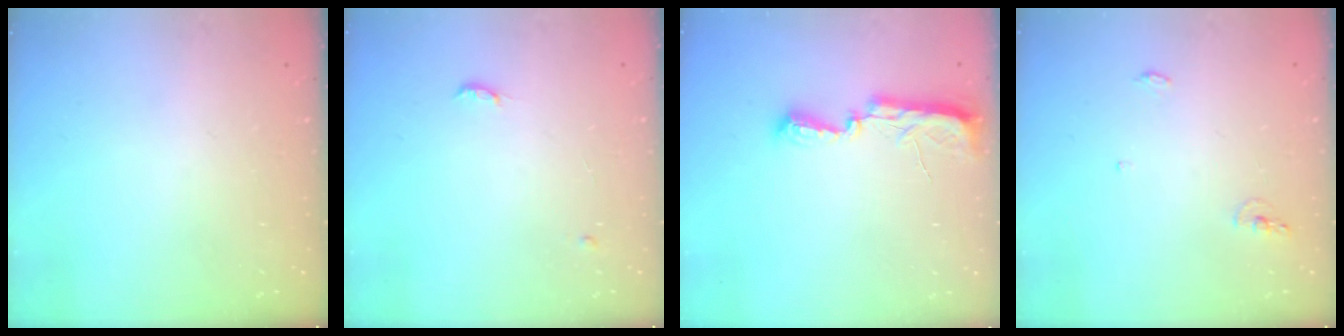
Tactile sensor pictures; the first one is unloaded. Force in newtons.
{"total": 7.8, "press": 4.4, "slide": 6.4}
{"total": 7.7, "press": 7.7, "slide": 0.7}
{"total": 5.0, "press": 4.8, "slide": 1.5}